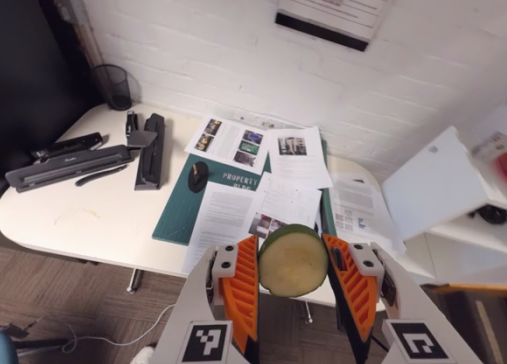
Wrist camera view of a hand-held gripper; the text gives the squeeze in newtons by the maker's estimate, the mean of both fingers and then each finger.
{"total": 9.9, "left": 10.2, "right": 9.6}